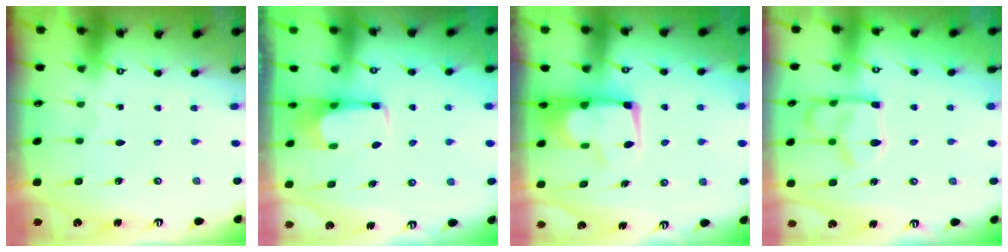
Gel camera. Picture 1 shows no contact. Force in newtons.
{"total": 2.4, "press": 2.4, "slide": 0.4}
{"total": 5.9, "press": 5.8, "slide": 0.6}
{"total": 14.4, "press": 14.3, "slide": 1.2}